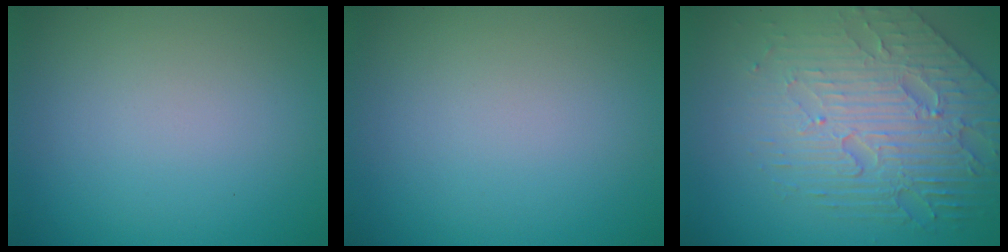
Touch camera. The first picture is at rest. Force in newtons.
{"total": 0.0}
{"total": 6.7, "press": 5.3, "slide": 4.1}